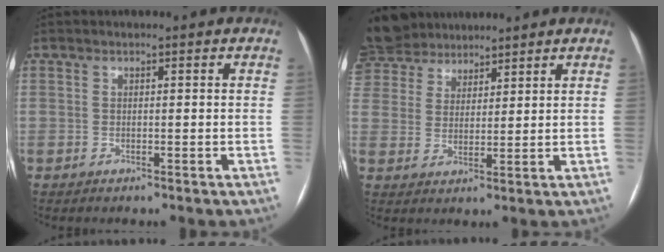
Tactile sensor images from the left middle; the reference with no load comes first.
{"total": 15.0, "force": [12.1, 7.9, 3.7], "torque": [-0.118, 0.044, 0.232]}